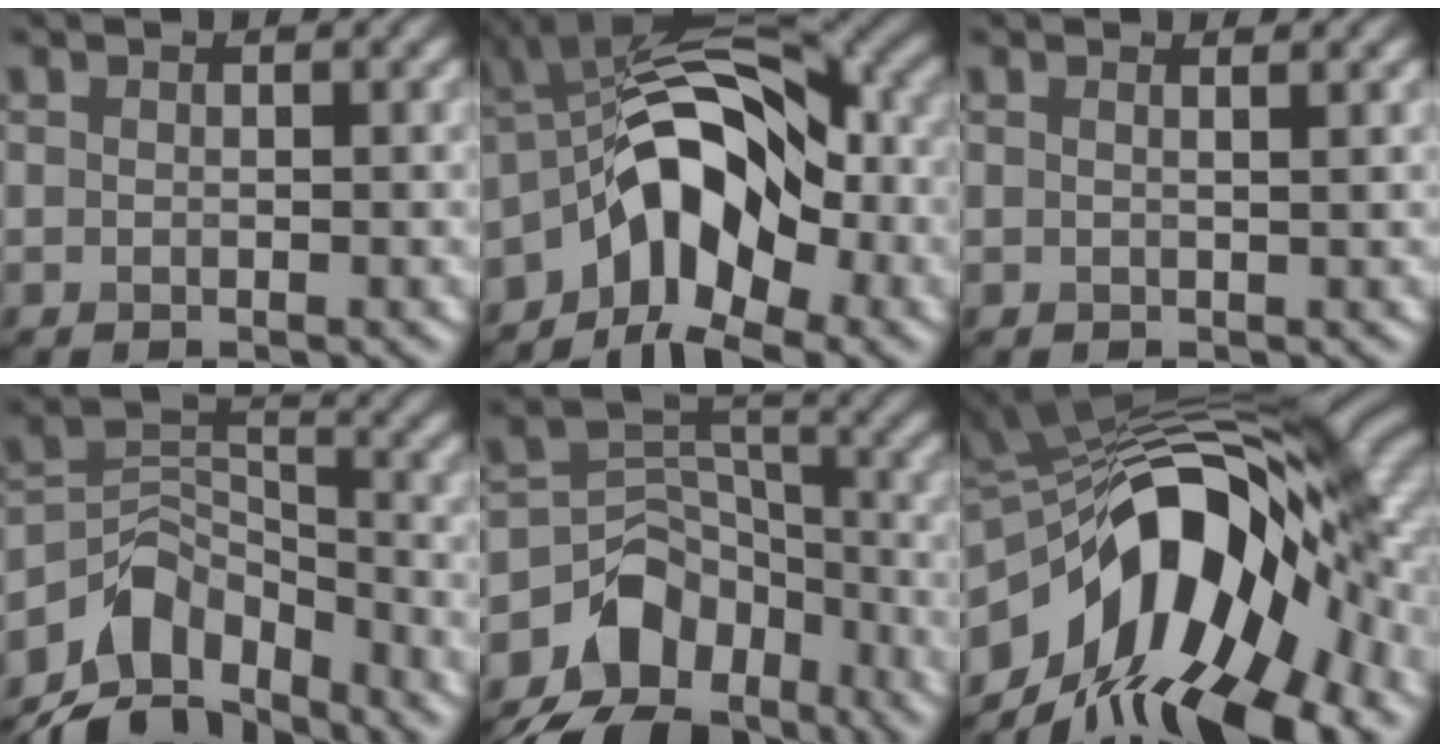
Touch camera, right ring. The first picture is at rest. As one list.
[{"total": 10.3, "force": [-3.9, 5.0, 8.1], "torque": [-0.120, 0.028, -0.081]}, {"total": 1.7, "force": [0.9, 0.7, 1.2], "torque": [-0.005, 0.004, -0.009]}, {"total": 7.9, "force": [-5.9, 4.2, 3.1], "torque": [-0.034, -0.002, -0.114]}, {"total": 11.2, "force": [-7.5, 7.1, 4.3], "torque": [-0.060, 0.008, -0.121]}, {"total": 16.1, "force": [-6.0, 8.0, 12.6], "torque": [-0.181, 0.010, -0.112]}]